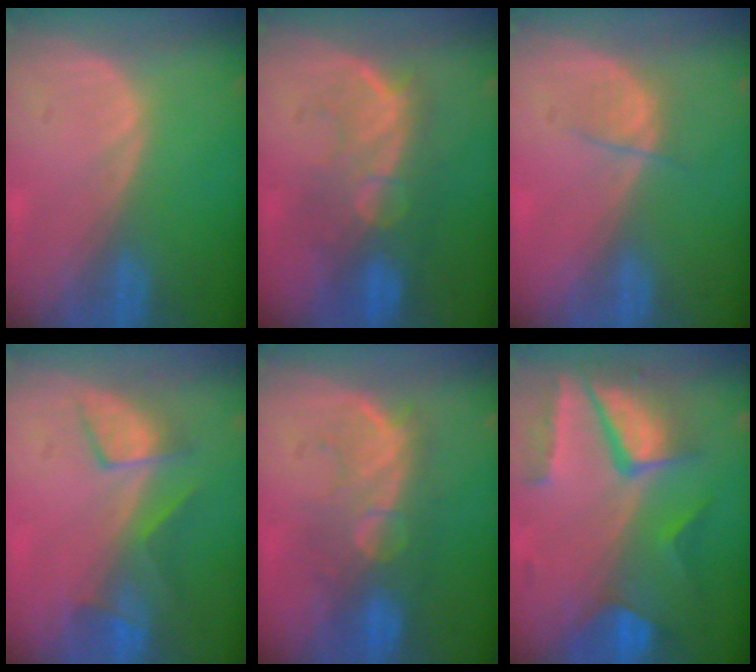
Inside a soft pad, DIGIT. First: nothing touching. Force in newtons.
{"total": 9.4, "press": 8.7, "slide": 3.4}
{"total": 2.5, "press": 2.3, "slide": 0.9}
{"total": 5.5, "press": 5.4, "slide": 1.1}
{"total": 8.6, "press": 8.3, "slide": 2.3}
{"total": 10.4, "press": 8.8, "slide": 5.5}